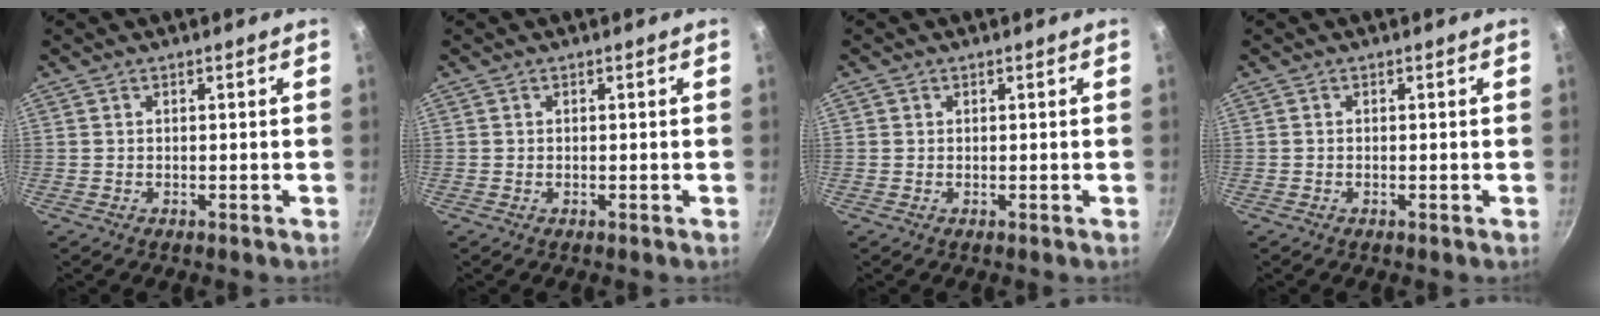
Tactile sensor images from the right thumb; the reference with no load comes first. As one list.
[{"total": 0.0}, {"total": 0.5, "force": [0.1, 0.5, 0.1], "torque": [0.002, 0.001, -0.001]}, {"total": 0.0}]